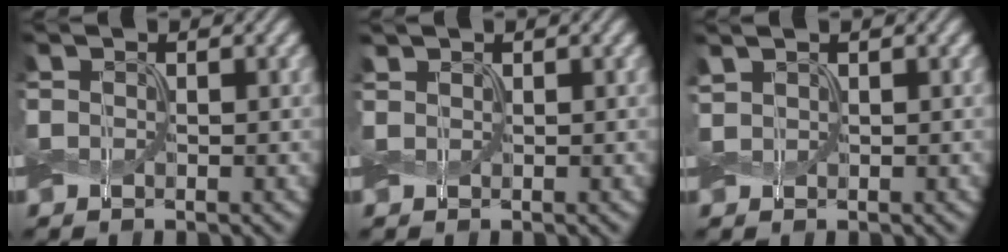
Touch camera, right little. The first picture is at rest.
{"total": 0.7, "force": [0.6, 0.3, 0.2], "torque": [-0.006, 0.005, 0.015]}
{"total": 0.9, "force": [0.7, 0.4, 0.5], "torque": [-0.011, 0.005, 0.014]}